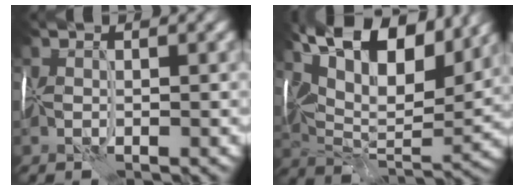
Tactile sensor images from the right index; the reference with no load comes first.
{"total": 14.9, "force": [8.3, 6.7, 10.5], "torque": [-0.180, 0.026, 0.137]}